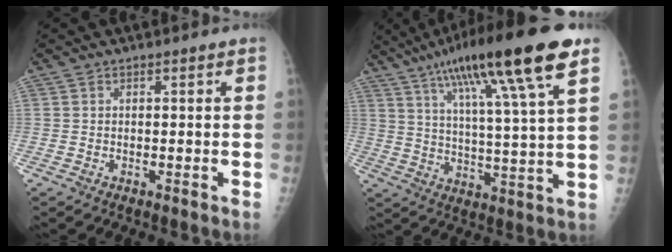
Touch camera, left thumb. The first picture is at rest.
{"total": 21.3, "force": [12.1, 2.0, 17.4], "torque": [-0.283, -0.022, 0.193]}